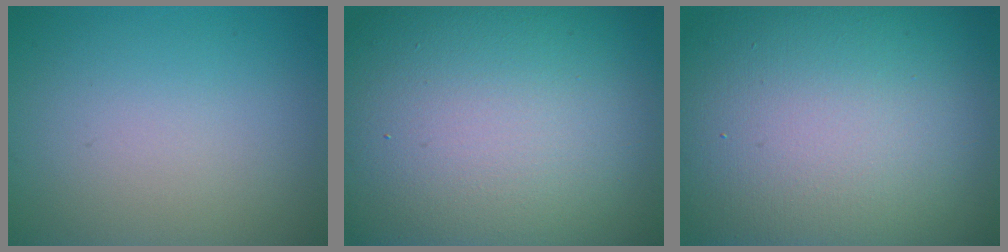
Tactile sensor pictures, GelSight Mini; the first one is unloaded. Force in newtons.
{"total": 23.8, "press": 23.8, "slide": 0.7}
{"total": 20.7, "press": 20.7, "slide": 0.9}